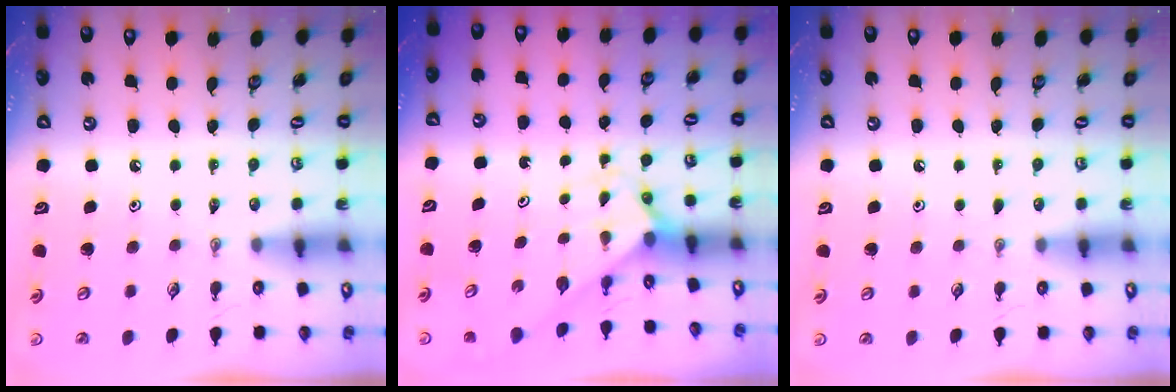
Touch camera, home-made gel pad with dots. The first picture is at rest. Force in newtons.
{"total": 2.3, "press": 2.3, "slide": 0.3}
{"total": 2.8, "press": 2.8, "slide": 0.3}